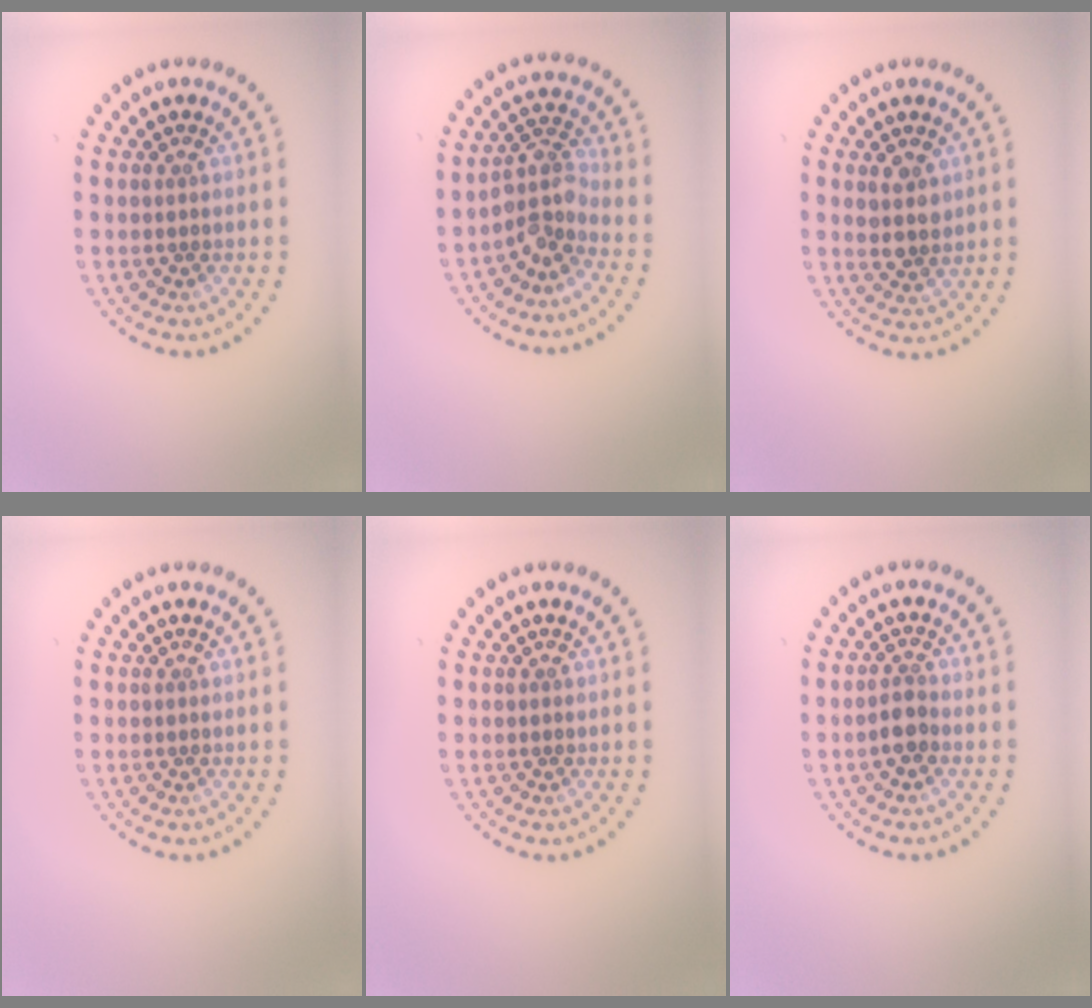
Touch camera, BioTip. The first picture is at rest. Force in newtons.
{"total": 3.2, "press": 2.4, "slide": 2.2}
{"total": 2.7, "press": 2.5, "slide": 1.0}
{"total": 0.0}
{"total": 0.0}
{"total": 1.7, "press": 1.5, "slide": 0.8}